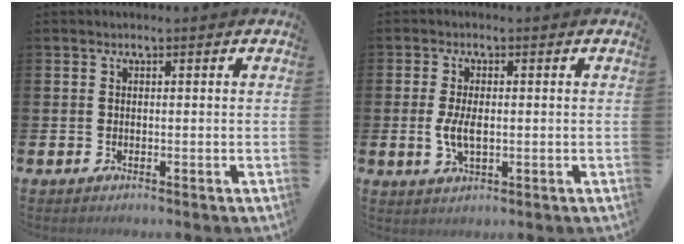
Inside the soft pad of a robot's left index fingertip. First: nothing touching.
{"total": 3.6, "force": [-0.1, 1.7, 3.1], "torque": [-0.061, 0.005, -0.003]}